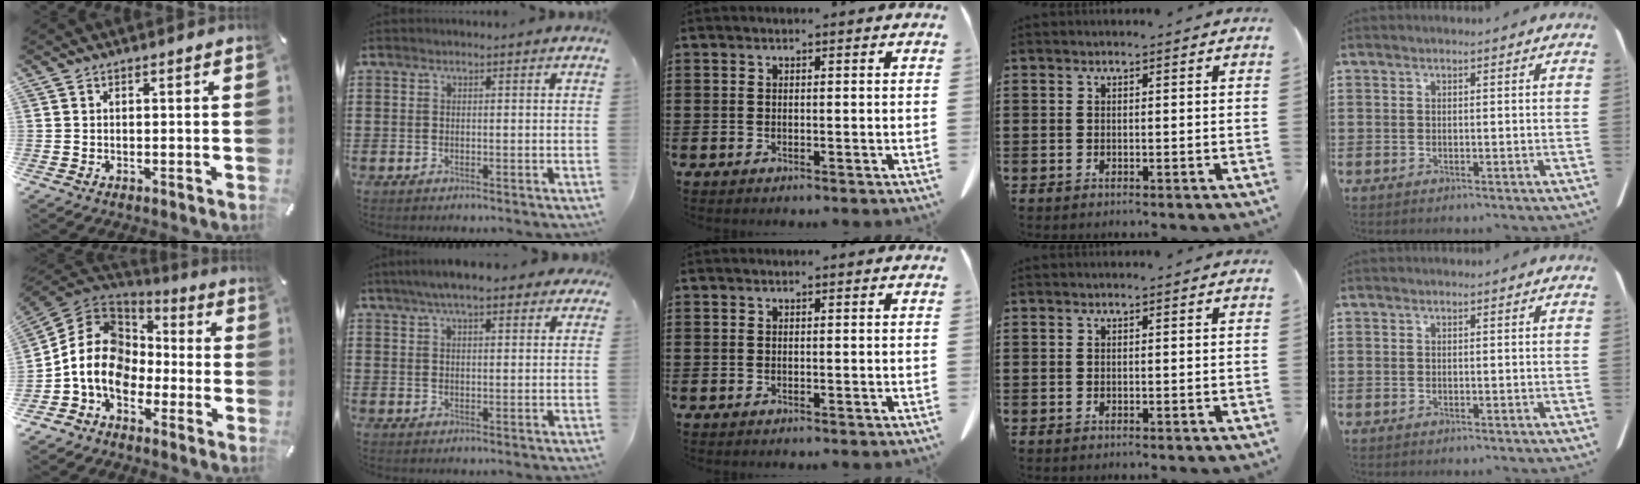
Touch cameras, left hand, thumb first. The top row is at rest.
{"thumb": {"total": 13.8, "force": [-3.8, 11.4, 6.9], "torque": [-0.168, 0.027, -0.071]}, "index": {"total": 5.9, "force": [4.6, 1.3, 3.5], "torque": [-0.080, 0.002, 0.082]}}